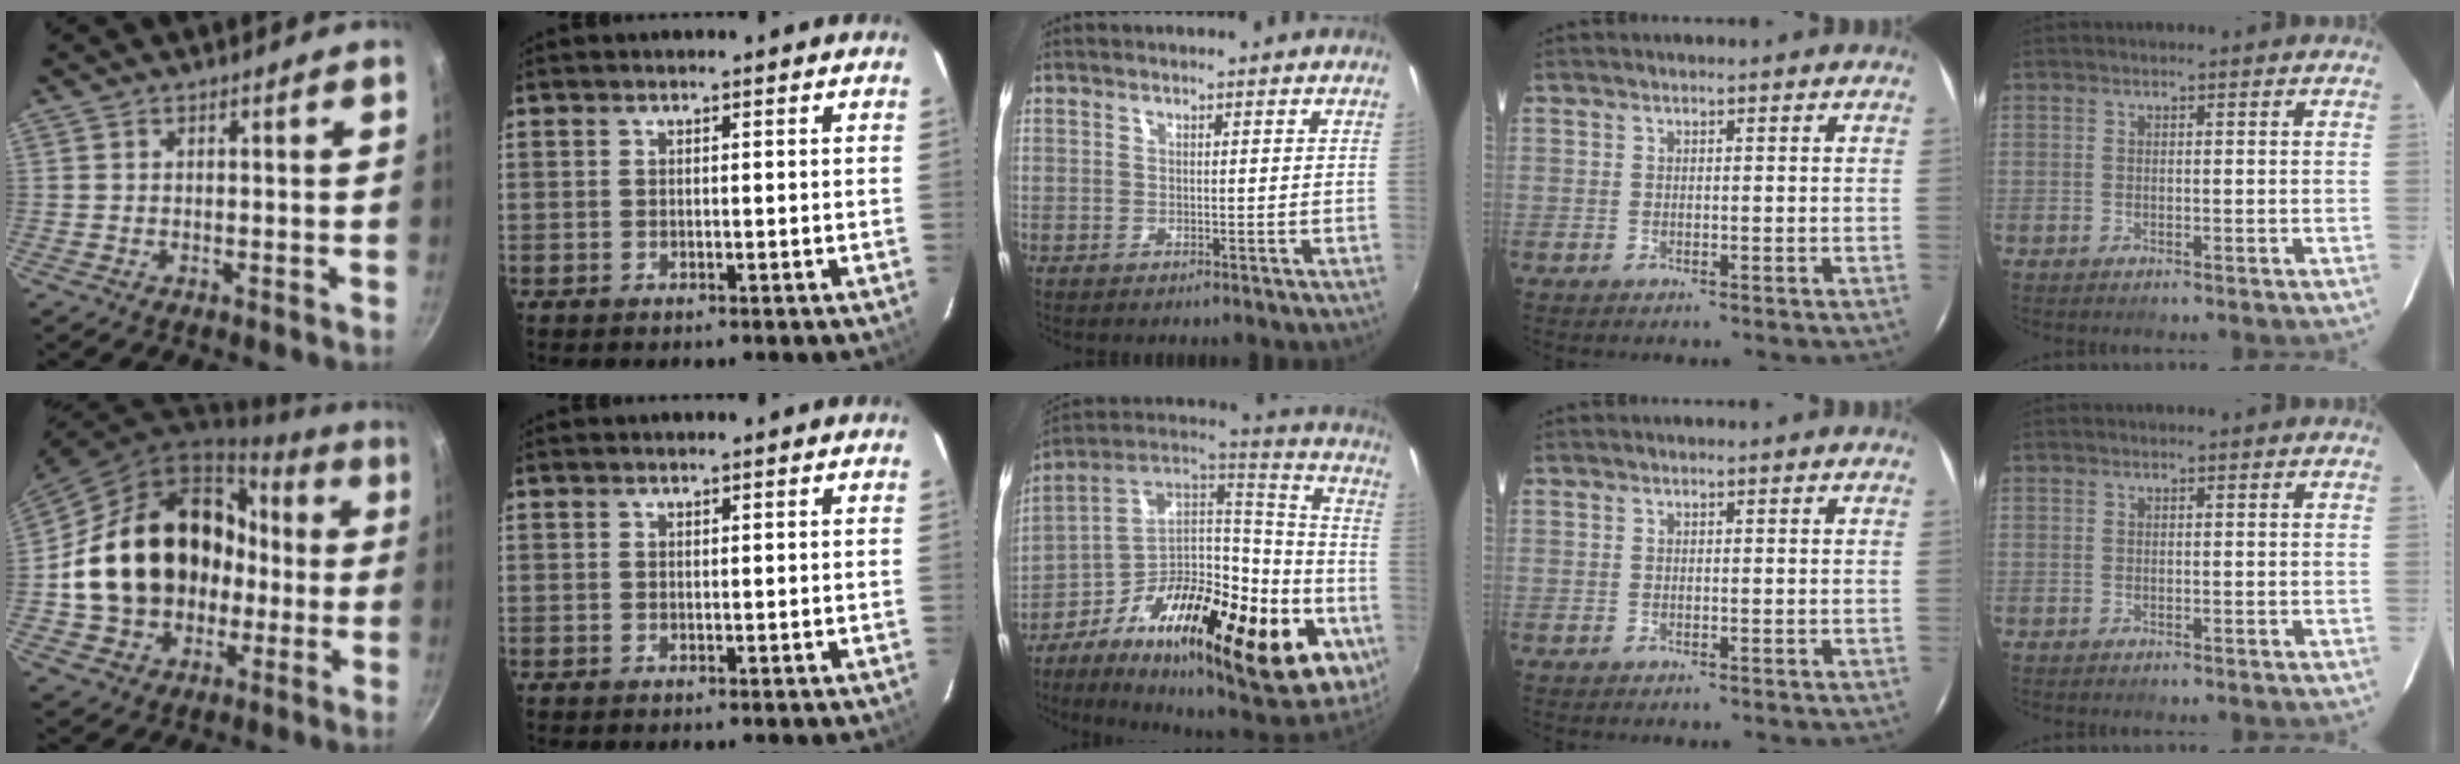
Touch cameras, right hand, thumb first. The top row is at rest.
{"thumb": {"total": 24.6, "force": [-0.8, 19.5, 14.9], "torque": [-0.238, 0.063, 0.011]}, "middle": {"total": 35.2, "force": [-14.1, 14.6, 28.8], "torque": [-0.431, 0.014, -0.225]}}